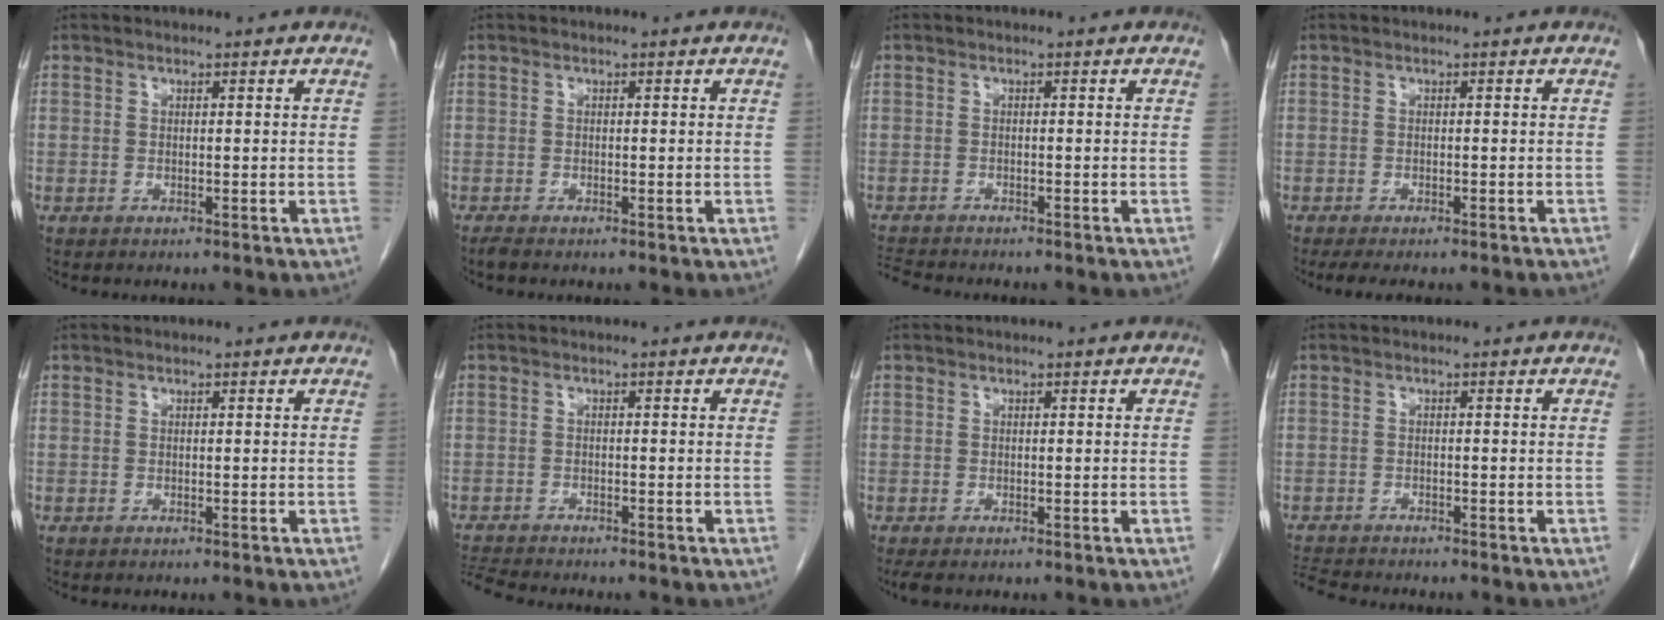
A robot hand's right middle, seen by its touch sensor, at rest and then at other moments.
{"total": 0.7, "force": [-0.6, 0.0, 0.3], "torque": [-0.012, -0.003, -0.014]}
{"total": 4.4, "force": [-4.3, 0.1, 0.9], "torque": [-0.020, -0.017, -0.074]}
{"total": 7.0, "force": [-5.9, 1.4, 3.5], "torque": [-0.039, -0.008, -0.077]}
{"total": 0.0}
{"total": 4.3, "force": [-4.2, -0.4, 0.8], "torque": [-0.020, -0.020, -0.074]}
{"total": 1.1, "force": [-0.9, 0.3, 0.6], "torque": [-0.005, -0.003, -0.012]}
{"total": 4.7, "force": [-4.6, 0.1, 1.1], "torque": [-0.023, -0.017, -0.079]}